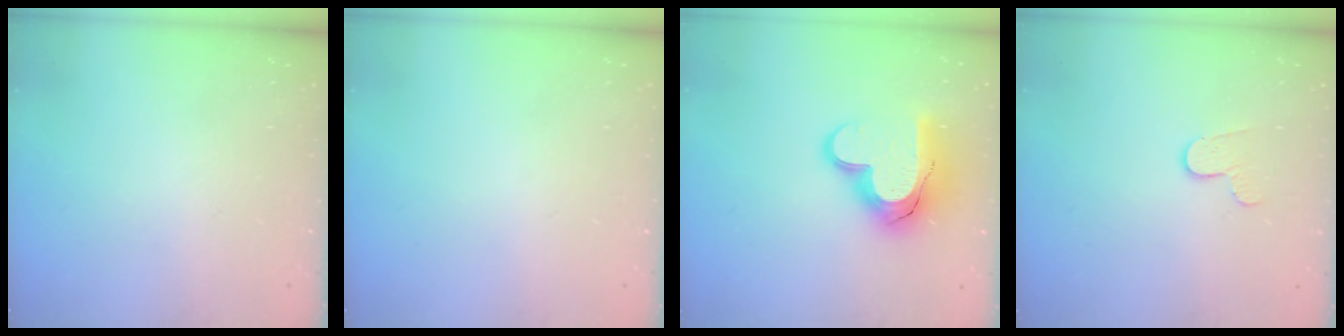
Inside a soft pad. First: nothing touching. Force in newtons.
{"total": 0.0}
{"total": 16.9, "press": 16.9, "slide": 1.3}
{"total": 5.7, "press": 5.7, "slide": 0.5}